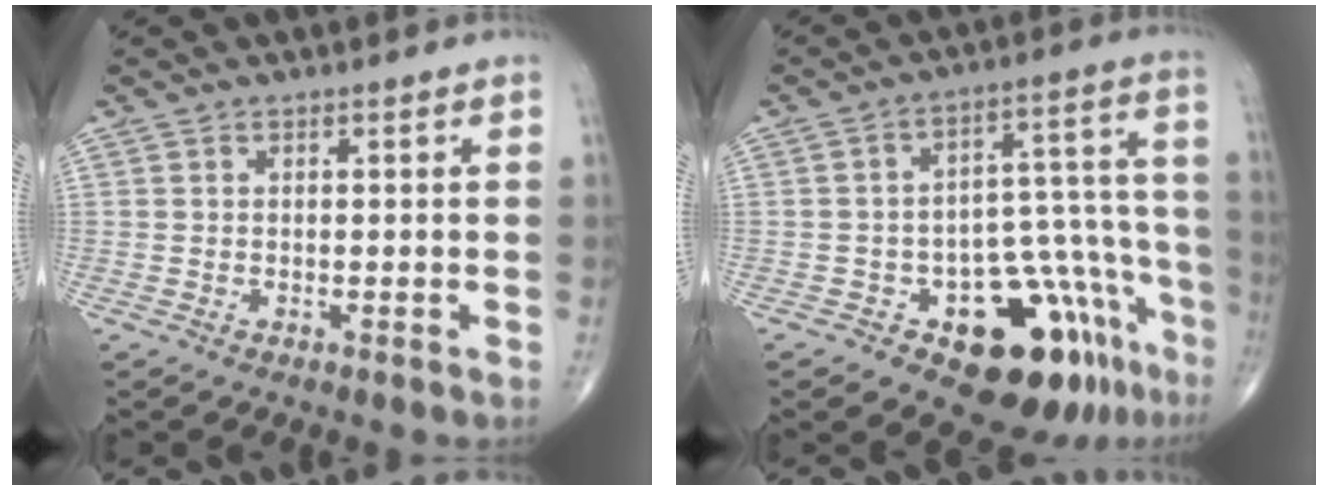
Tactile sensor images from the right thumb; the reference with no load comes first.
{"total": 17.8, "force": [-9.9, 8.1, 12.4], "torque": [-0.094, 0.100, -0.130]}